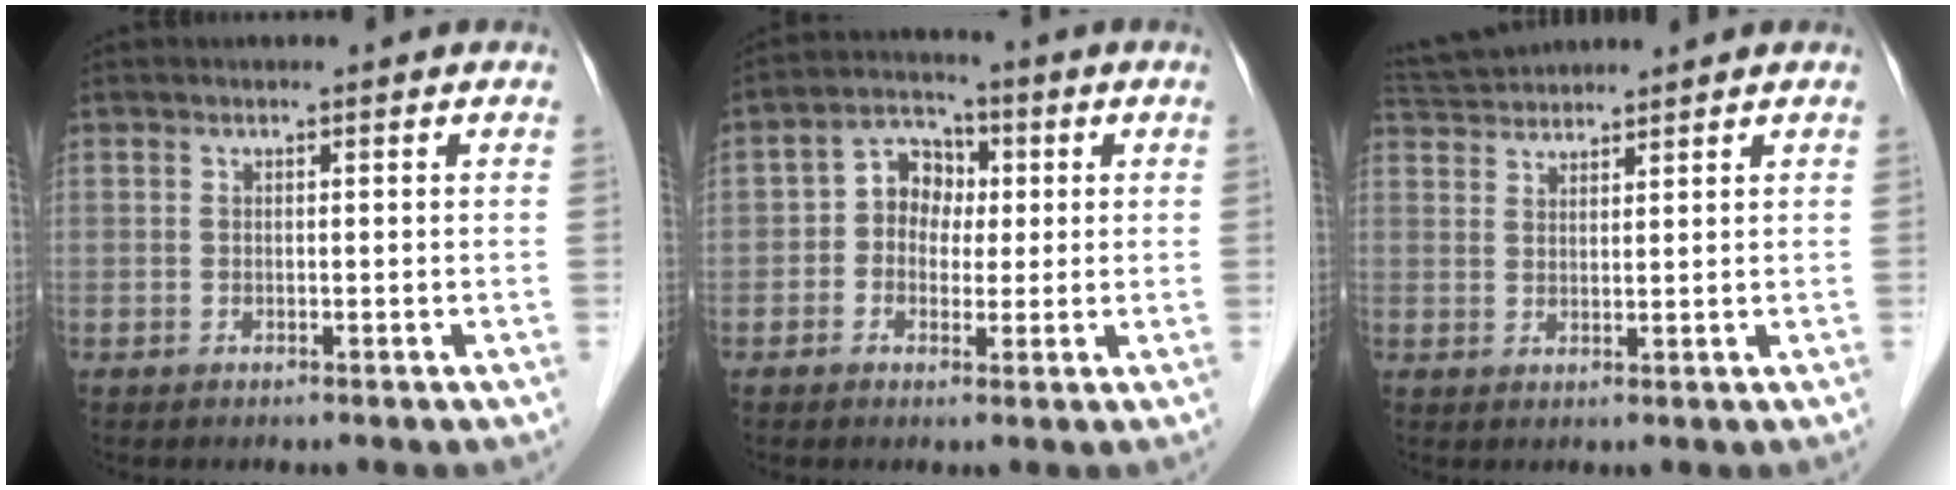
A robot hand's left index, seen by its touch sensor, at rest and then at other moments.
{"total": 6.0, "force": [0.3, 4.9, 3.4], "torque": [-0.064, 0.027, 0.000]}
{"total": 5.2, "force": [5.2, 0.2, 0.7], "torque": [-0.020, 0.032, 0.099]}